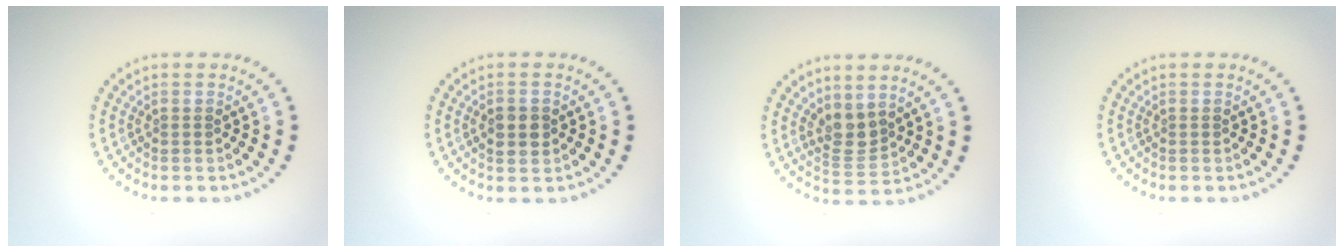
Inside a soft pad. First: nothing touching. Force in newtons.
{"total": 2.4, "press": 2.4, "slide": 0.1}
{"total": 2.7, "press": 2.2, "slide": 1.5}
{"total": 0.0}